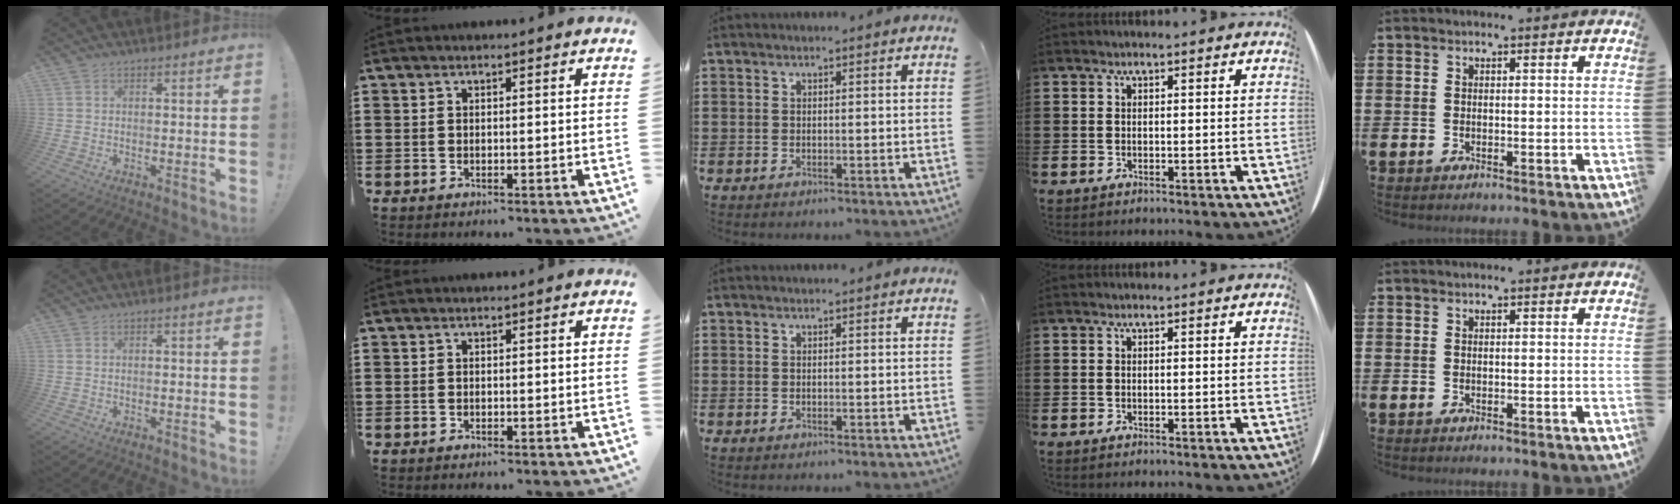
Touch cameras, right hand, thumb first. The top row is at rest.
{}